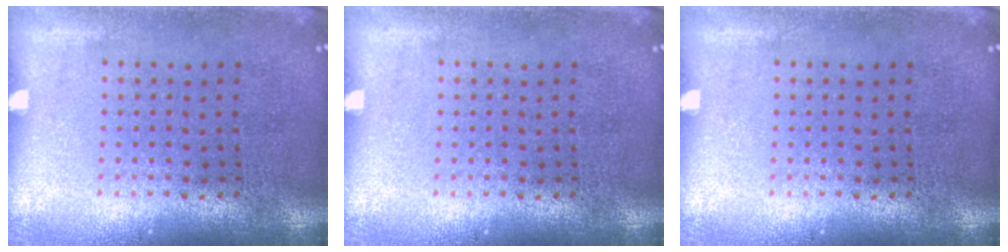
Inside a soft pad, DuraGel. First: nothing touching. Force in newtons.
{"total": 0.0}
{"total": 0.0}